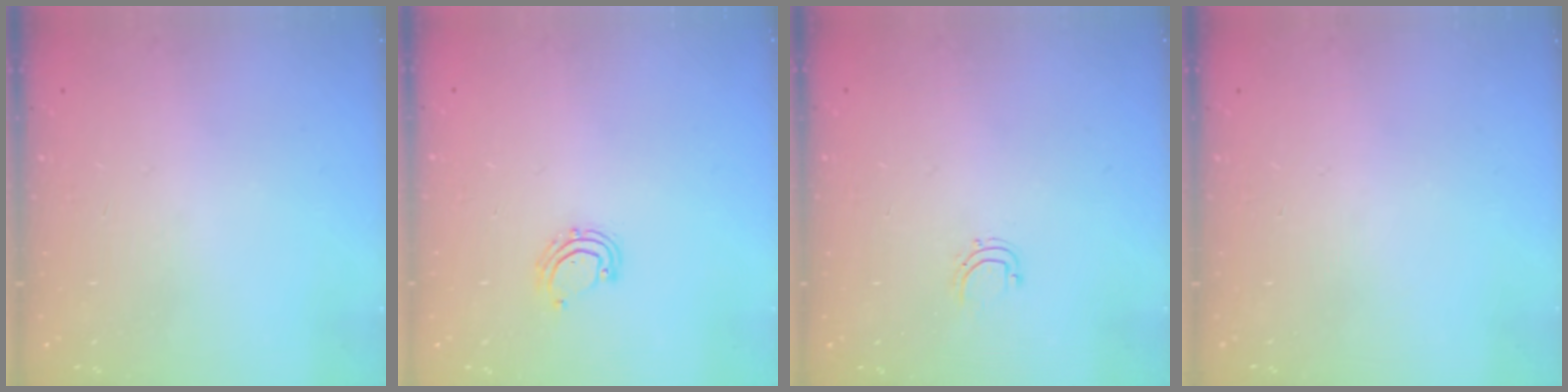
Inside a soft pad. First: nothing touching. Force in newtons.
{"total": 6.5, "press": 6.3, "slide": 1.6}
{"total": 3.8, "press": 3.8, "slide": 0.3}
{"total": 0.0}